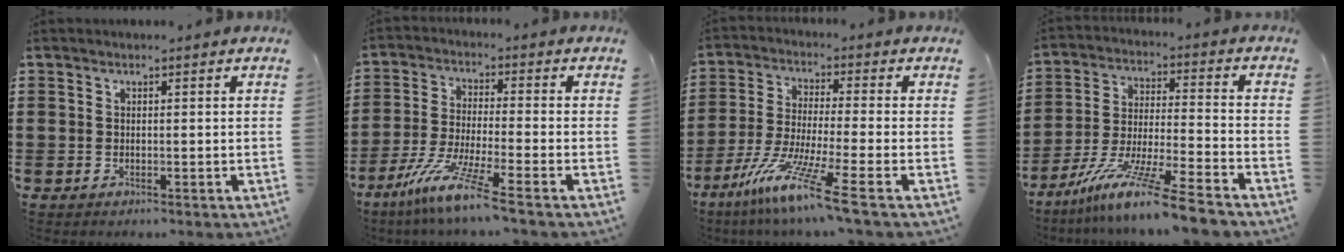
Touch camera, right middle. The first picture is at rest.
{"total": 8.7, "force": [-6.5, -0.3, 5.8], "torque": [-0.128, -0.020, -0.128]}
{"total": 10.1, "force": [-7.0, -0.8, 7.3], "torque": [-0.160, -0.020, -0.143]}
{"total": 12.1, "force": [-10.0, -0.7, 6.7], "torque": [-0.125, 0.004, -0.195]}